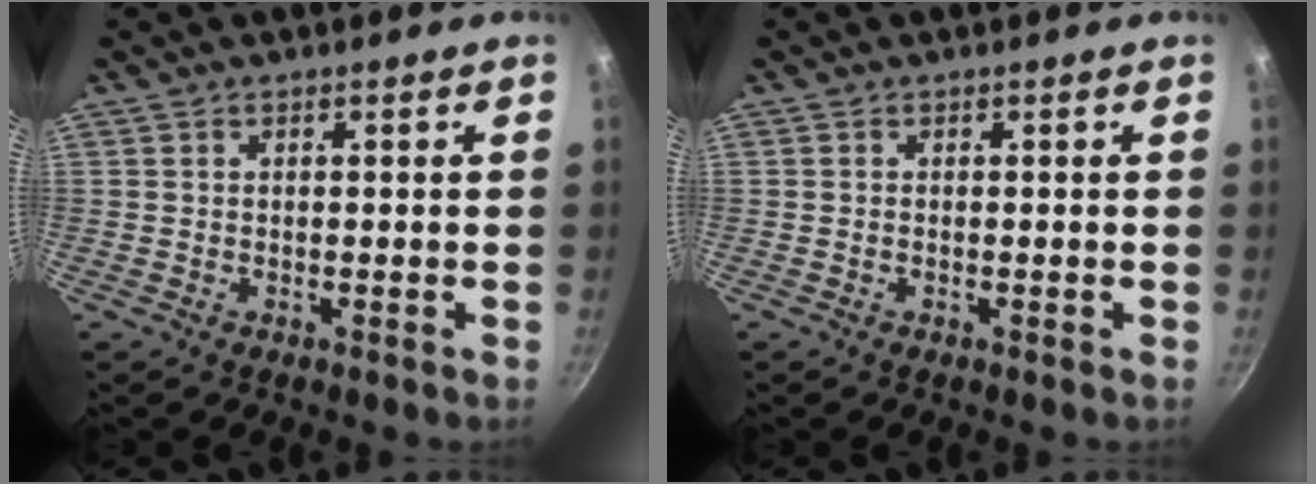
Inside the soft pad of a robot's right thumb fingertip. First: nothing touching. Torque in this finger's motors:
{"motor_torque": [-0.21, -0.07, -0.11, -0.03, -0.02]}